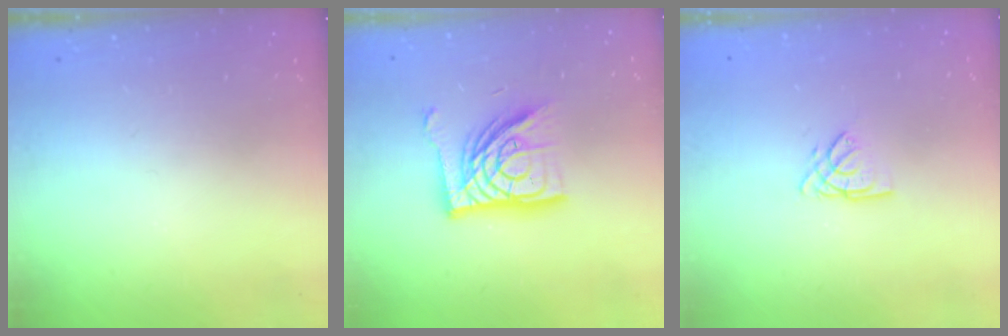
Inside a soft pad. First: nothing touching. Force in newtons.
{"total": 17.3, "press": 17.3, "slide": 1.7}
{"total": 2.7, "press": 2.7, "slide": 0.3}